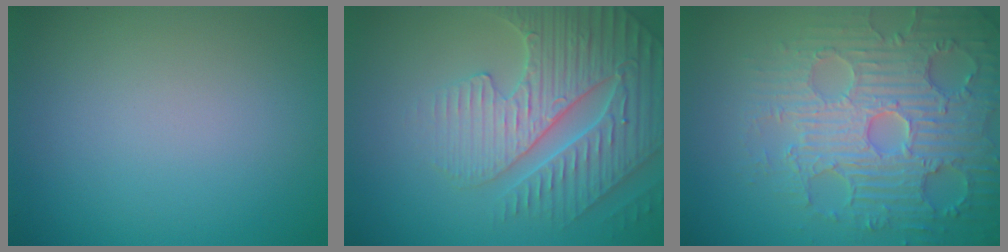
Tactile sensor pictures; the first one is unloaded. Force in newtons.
{"total": 5.3, "press": 5.1, "slide": 1.4}
{"total": 7.1, "press": 6.0, "slide": 3.9}